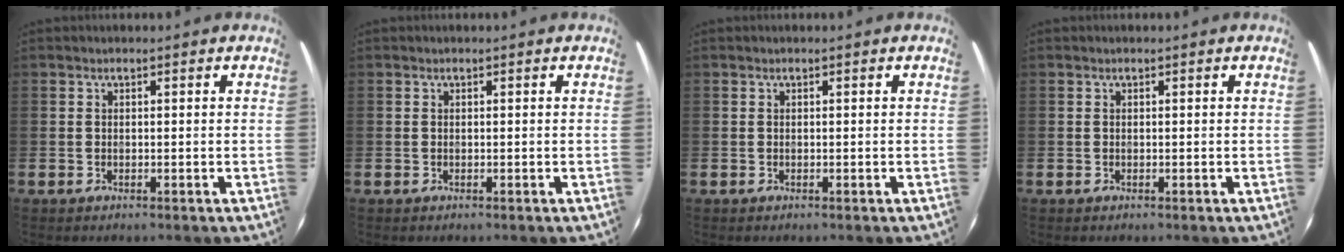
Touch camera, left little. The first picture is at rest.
{"total": 0.0}
{"total": 0.0}
{"total": 0.0}